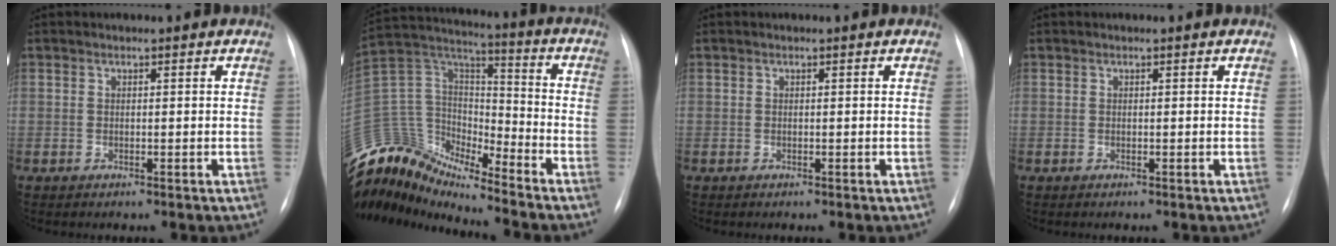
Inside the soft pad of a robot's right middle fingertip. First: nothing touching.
{"total": 17.4, "force": [-16.2, 3.7, 5.2], "torque": [-0.110, 0.059, -0.304]}
{"total": 0.0}
{"total": 0.0}